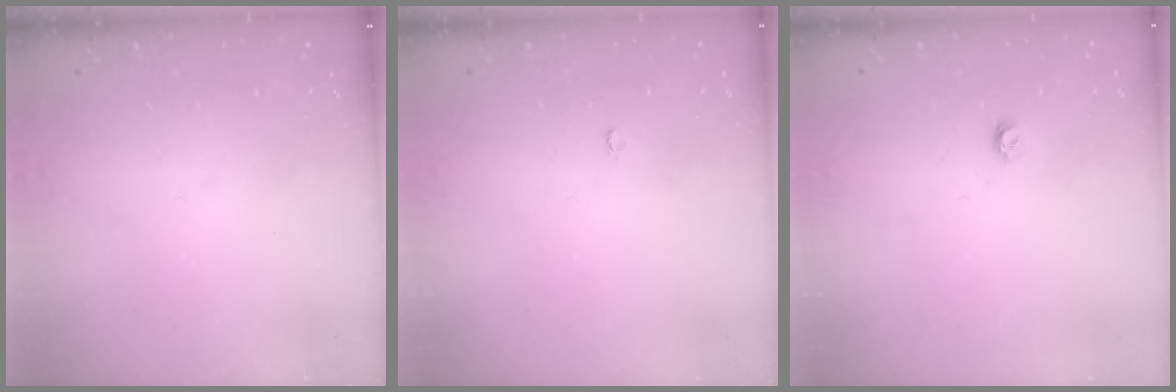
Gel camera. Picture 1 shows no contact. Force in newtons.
{"total": 2.1, "press": 2.1, "slide": 0.2}
{"total": 3.5, "press": 3.5, "slide": 0.3}